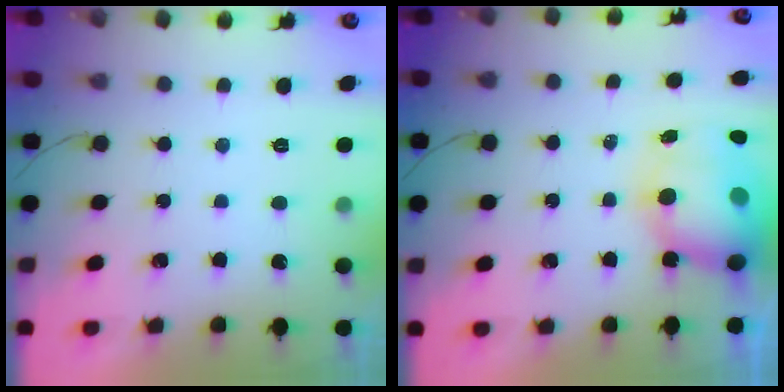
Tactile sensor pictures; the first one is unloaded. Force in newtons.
{"total": 12.0, "press": 11.6, "slide": 3.0}